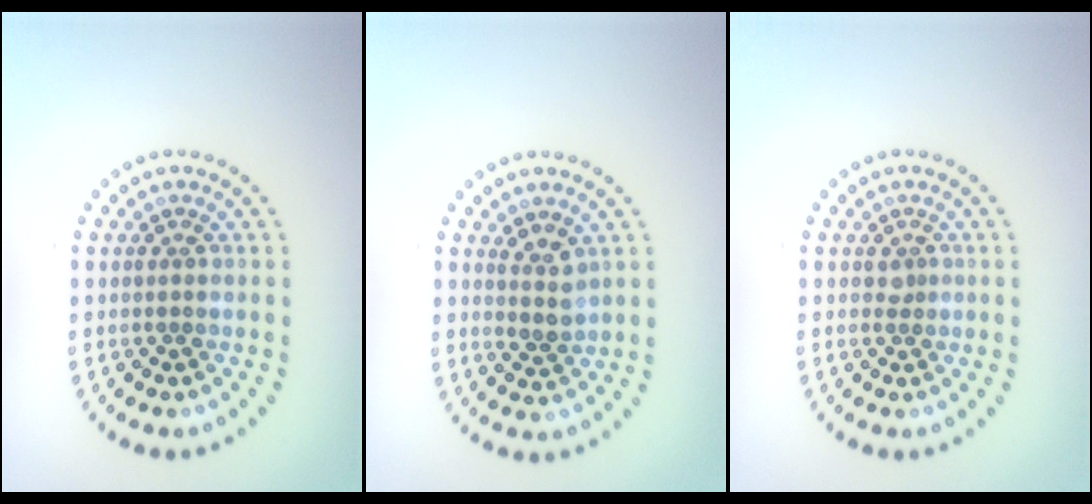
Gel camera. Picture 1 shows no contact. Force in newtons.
{"total": 2.0, "press": 1.6, "slide": 1.2}
{"total": 0.8, "press": 0.5, "slide": 0.6}